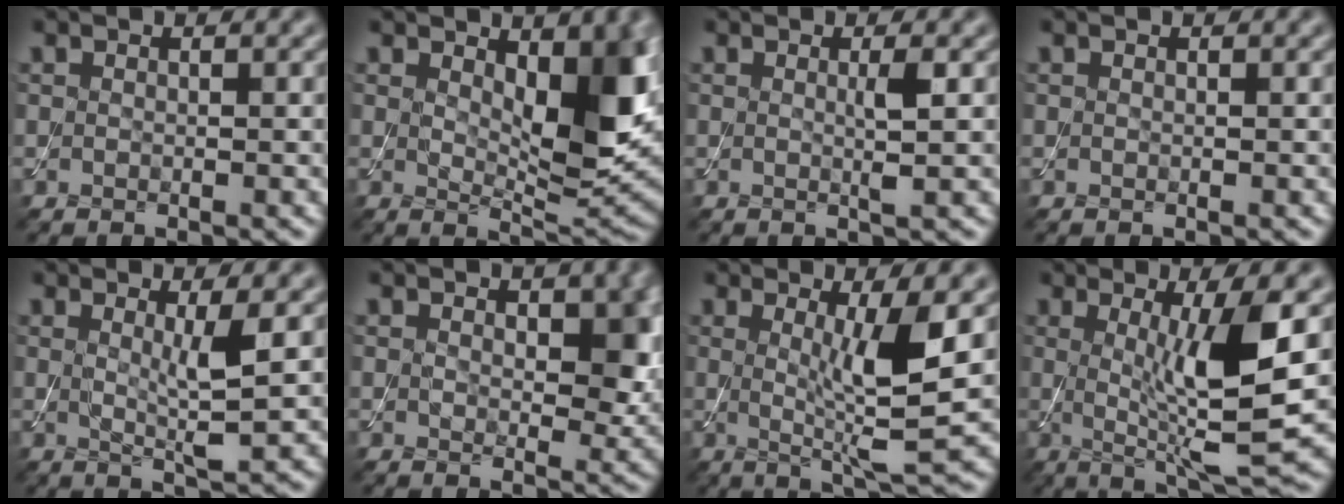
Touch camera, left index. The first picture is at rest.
{"total": 8.0, "force": [1.8, 3.8, 6.9], "torque": [-0.098, -0.011, 0.035]}
{"total": 1.6, "force": [0.1, 0.1, 1.6], "torque": [-0.031, -0.001, -0.001]}
{"total": 0.0}
{"total": 3.1, "force": [0.7, 0.5, 3.0], "torque": [-0.049, -0.013, 0.012]}
{"total": 5.2, "force": [1.0, 3.1, 4.0], "torque": [-0.052, -0.010, 0.018]}
{"total": 5.8, "force": [0.7, 0.9, 5.7], "torque": [-0.090, -0.015, 0.014]}
{"total": 8.1, "force": [0.6, 1.4, 7.9], "torque": [-0.121, -0.018, 0.017]}